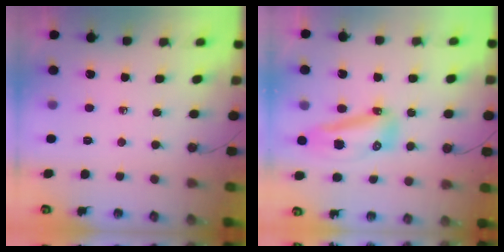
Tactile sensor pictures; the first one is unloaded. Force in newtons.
{"total": 11.2, "press": 11.1, "slide": 1.2}